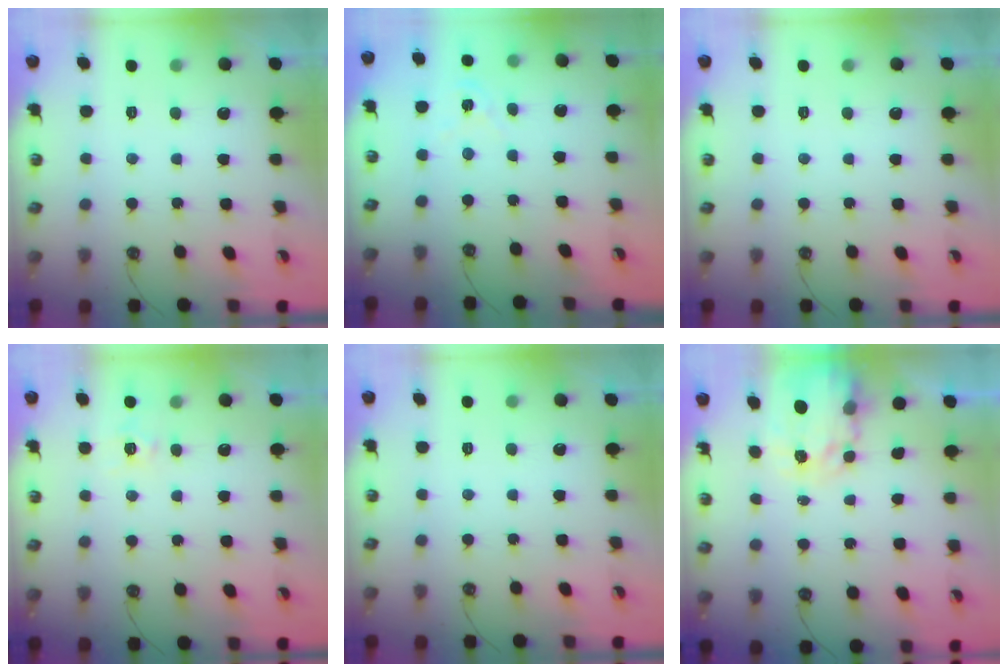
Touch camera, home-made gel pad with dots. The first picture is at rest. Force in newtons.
{"total": 3.3, "press": 3.3, "slide": 0.5}
{"total": 0.0}
{"total": 6.0, "press": 5.9, "slide": 0.8}
{"total": 0.0}
{"total": 4.0, "press": 4.0, "slide": 0.3}